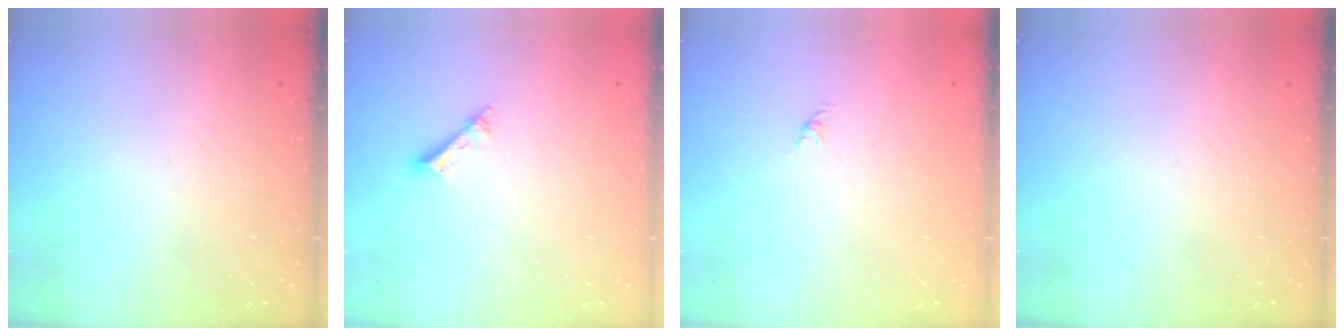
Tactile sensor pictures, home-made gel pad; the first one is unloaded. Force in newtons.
{"total": 2.5, "press": 2.5, "slide": 0.1}
{"total": 0.0}
{"total": 0.0}